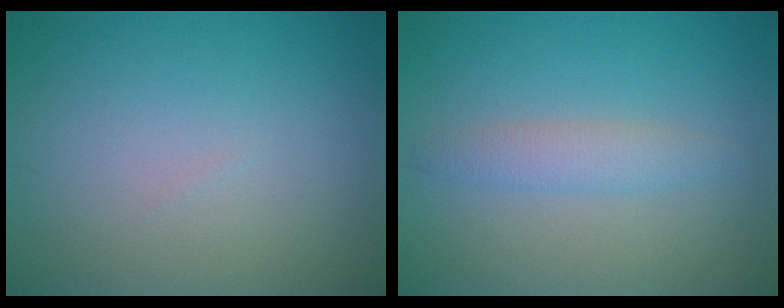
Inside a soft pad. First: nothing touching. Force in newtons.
{"total": 2.0, "press": 2.0, "slide": 0.1}